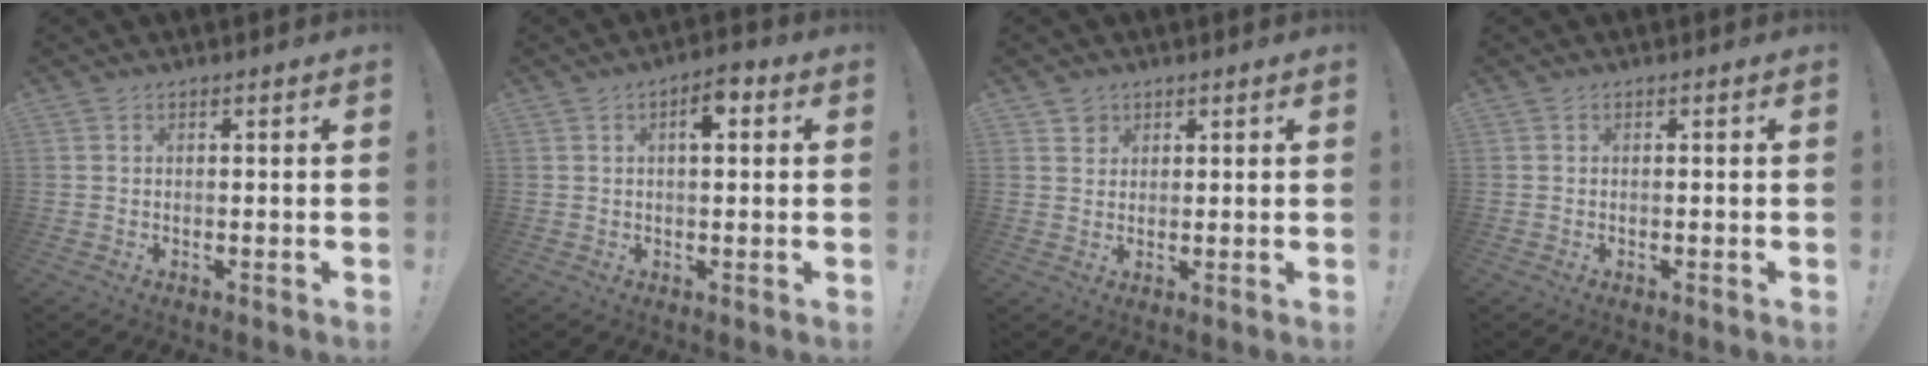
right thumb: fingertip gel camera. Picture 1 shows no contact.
{"total": 4.7, "force": [1.5, 2.0, 4.0], "torque": [-0.049, 0.001, 0.017]}
{"total": 2.5, "force": [1.6, 1.9, 0.1], "torque": [0.005, -0.010, 0.028]}
{"total": 0.0}